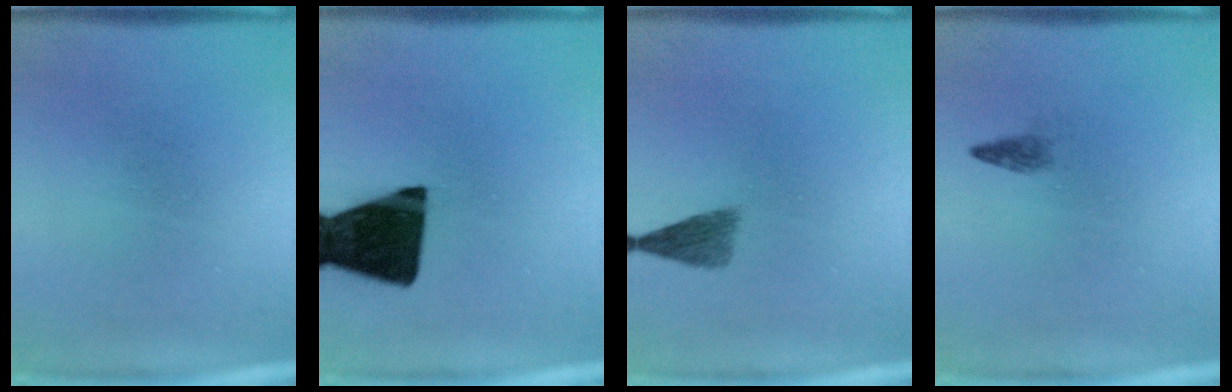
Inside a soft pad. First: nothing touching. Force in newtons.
{"total": 18.3}
{"total": 2.9}
{"total": 1.0}